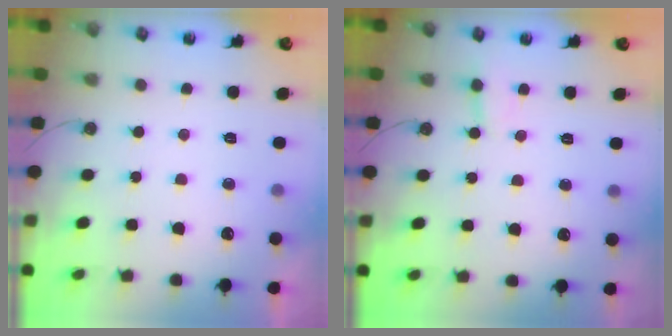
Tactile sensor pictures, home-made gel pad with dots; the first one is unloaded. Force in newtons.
{"total": 2.8, "press": 2.8, "slide": 0.3}